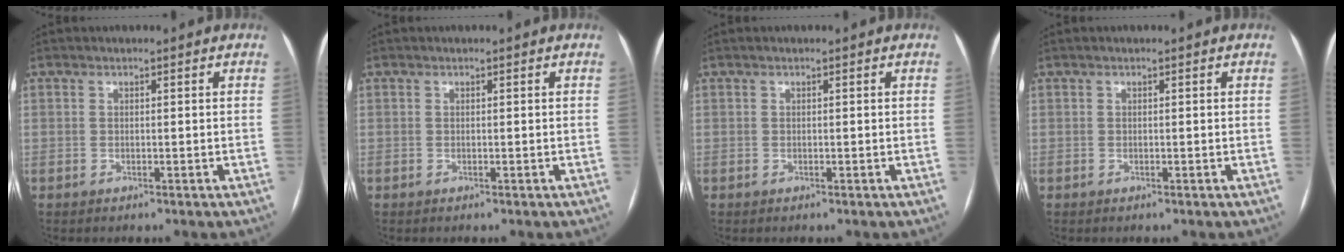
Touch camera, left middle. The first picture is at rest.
{"total": 0.0}
{"total": 0.0}
{"total": 0.0}